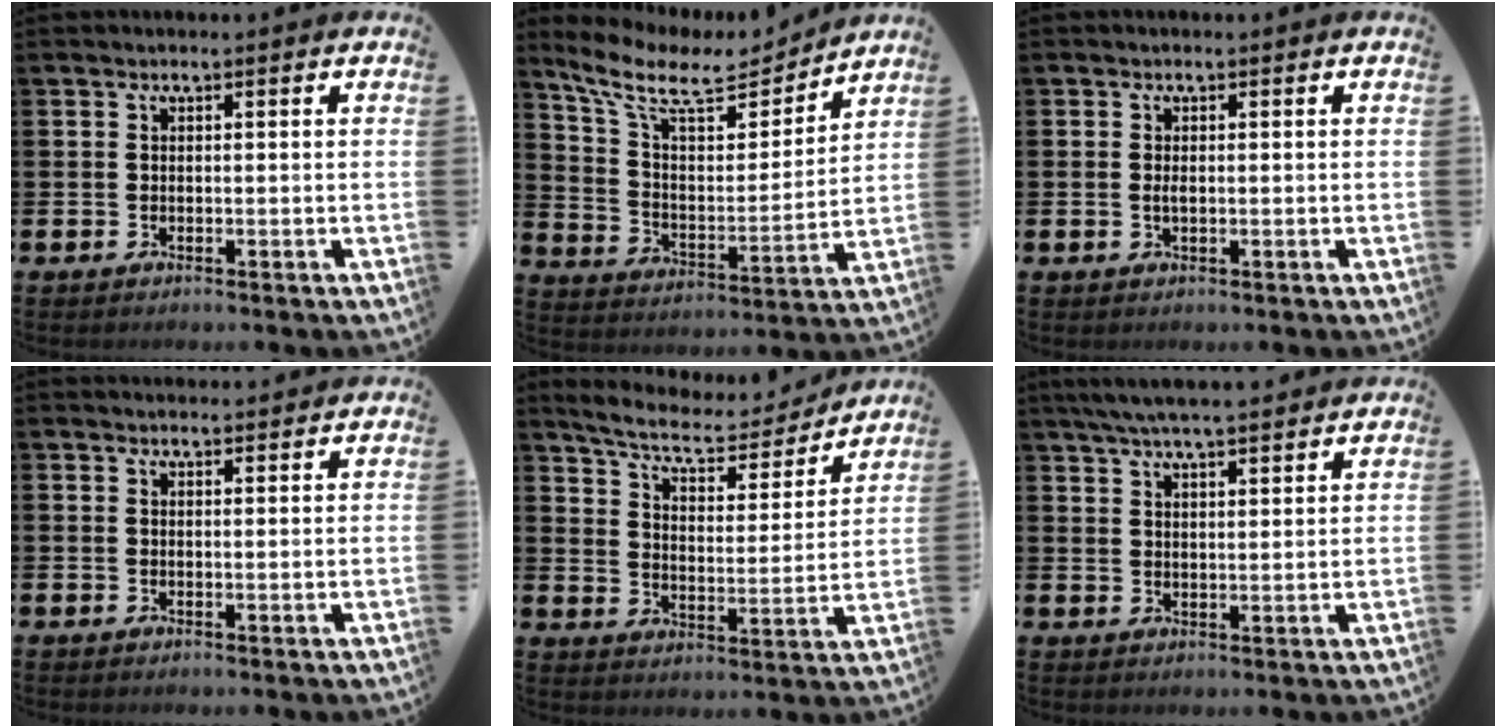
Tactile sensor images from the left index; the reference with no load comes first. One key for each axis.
{"total": 10.5, "fx": 9.0, "fy": 3.5, "fz": 4.3, "tx": -0.124, "ty": -0.058, "tz": 0.154}
{"total": 0.9, "fx": 0.0, "fy": 0.3, "fz": 0.8, "tx": -0.014, "ty": 0.001, "tz": -0.002}
{"total": 1.3, "fx": 1.3, "fy": 0.1, "fz": 0.0, "tx": 0.007, "ty": -0.009, "tz": 0.023}
{"total": 7.7, "fx": 7.0, "fy": 1.7, "fz": 2.7, "tx": -0.074, "ty": -0.052, "tz": 0.116}
{"total": 5.5, "fx": 5.2, "fy": 0.4, "fz": 1.7, "tx": -0.047, "ty": -0.019, "tz": 0.095}